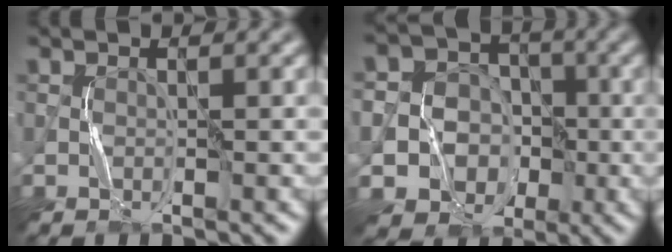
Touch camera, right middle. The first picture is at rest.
{"total": 10.4, "force": [-2.9, 9.5, 3.1], "torque": [-0.063, -0.013, -0.070]}